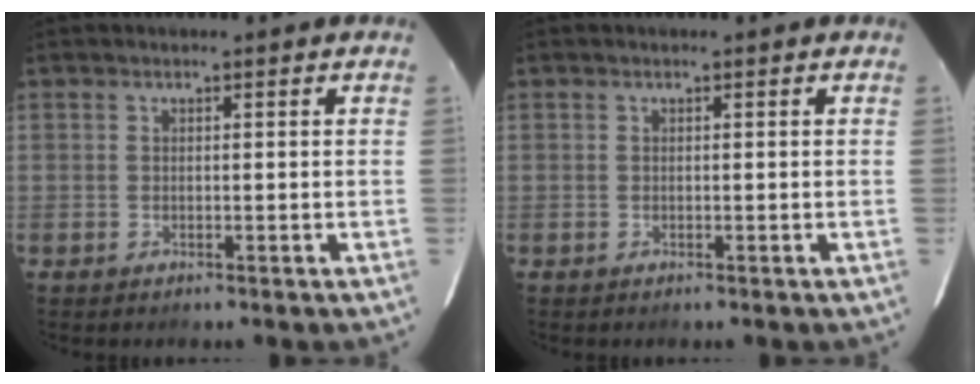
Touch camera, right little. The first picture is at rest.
{"total": 0.0}